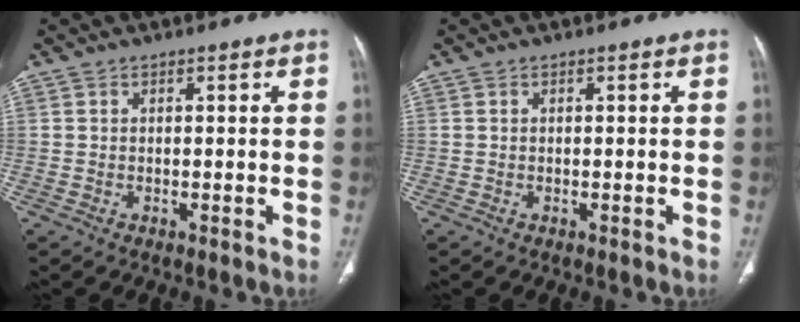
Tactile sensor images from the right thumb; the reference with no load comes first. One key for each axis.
{"total": 0.0}